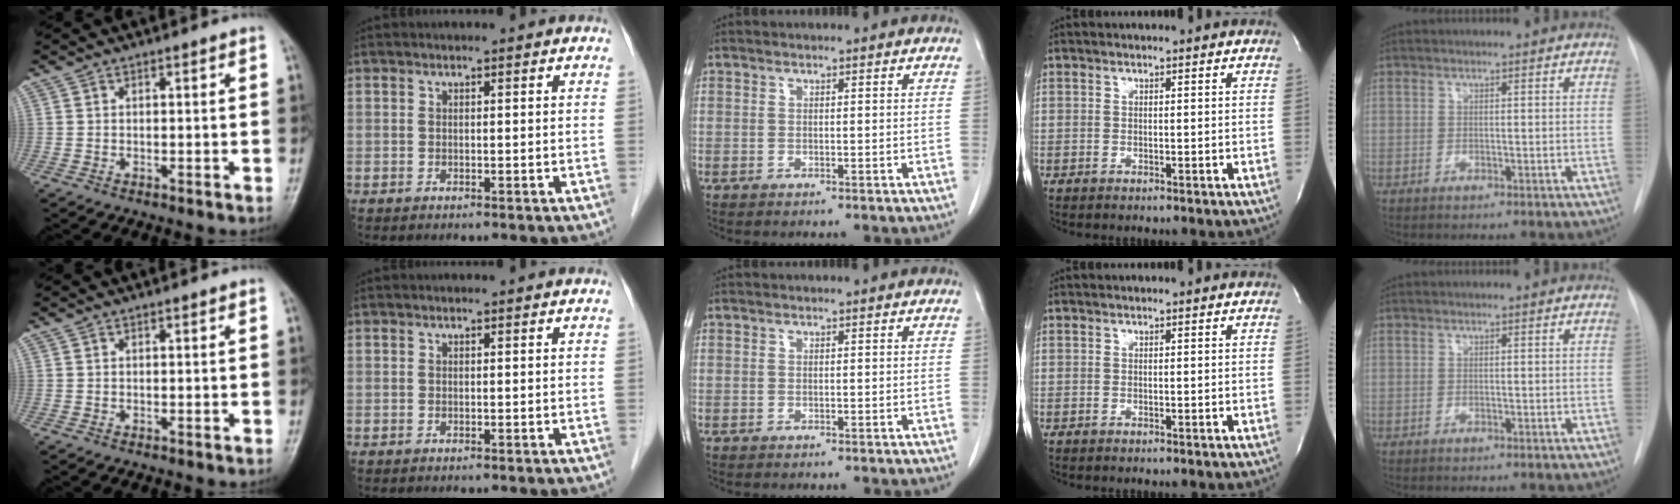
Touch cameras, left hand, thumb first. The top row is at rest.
{}